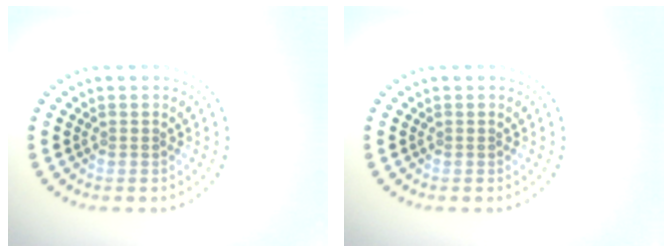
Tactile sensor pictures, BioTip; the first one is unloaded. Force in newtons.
{"total": 0.0}